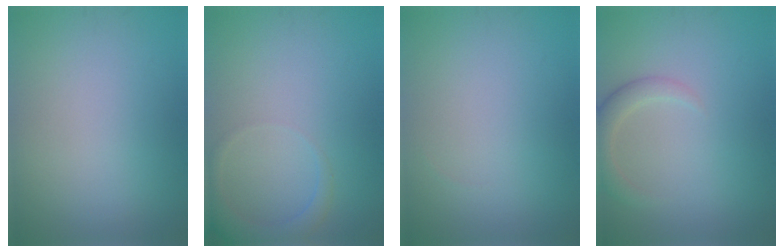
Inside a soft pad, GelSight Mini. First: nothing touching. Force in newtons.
{"total": 2.6, "press": 2.6, "slide": 0.2}
{"total": 0.0}
{"total": 2.4, "press": 2.3, "slide": 0.3}